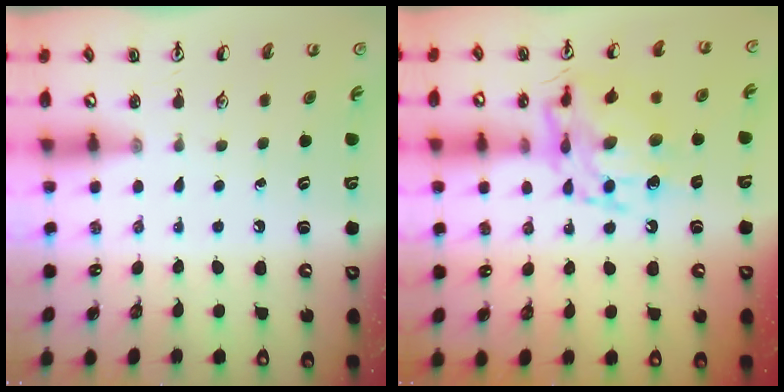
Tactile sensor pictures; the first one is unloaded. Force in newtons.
{"total": 13.7, "press": 13.6, "slide": 1.2}